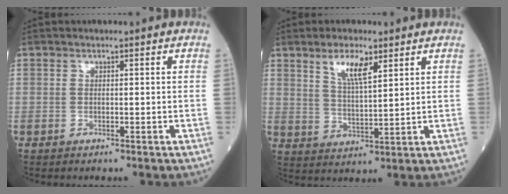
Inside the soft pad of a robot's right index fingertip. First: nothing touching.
{"total": 6.1, "force": [3.6, 1.4, 4.8], "torque": [-0.093, -0.002, 0.069]}